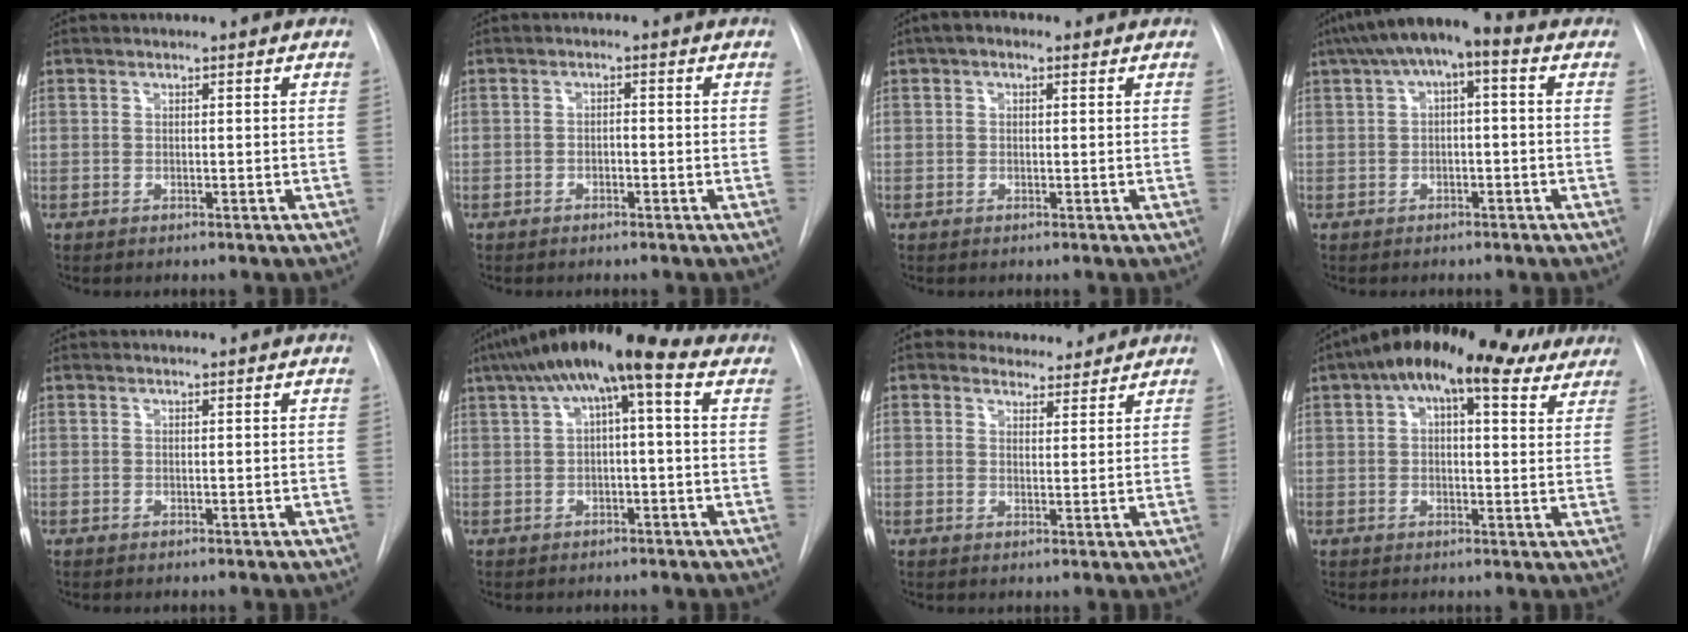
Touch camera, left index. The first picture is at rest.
{"total": 1.1, "force": [-0.7, 0.5, 0.7], "torque": [-0.006, 0.003, -0.014]}
{"total": 2.5, "force": [1.1, 1.5, 1.6], "torque": [-0.033, 0.019, 0.012]}
{"total": 8.7, "force": [3.0, 2.8, 7.7], "torque": [-0.140, 0.049, 0.041]}
{"total": 0.0}
{"total": 12.0, "force": [5.5, 2.3, 10.5], "torque": [-0.169, 0.057, 0.077]}
{"total": 5.9, "force": [5.4, 2.4, 0.9], "torque": [-0.003, 0.004, 0.069]}
{"total": 17.5, "force": [11.8, 6.2, 11.4], "torque": [-0.181, 0.061, 0.161]}